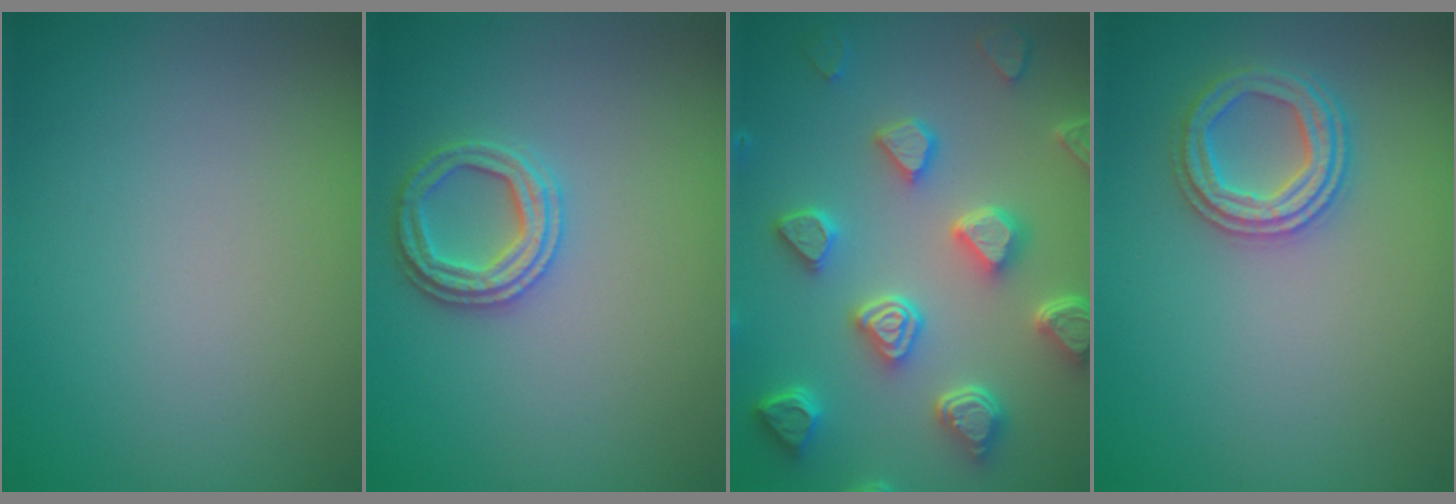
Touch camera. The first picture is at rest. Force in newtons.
{"total": 2.7, "press": 2.7, "slide": 0.5}
{"total": 7.1, "press": 5.7, "slide": 4.2}
{"total": 3.1, "press": 3.1, "slide": 0.7}